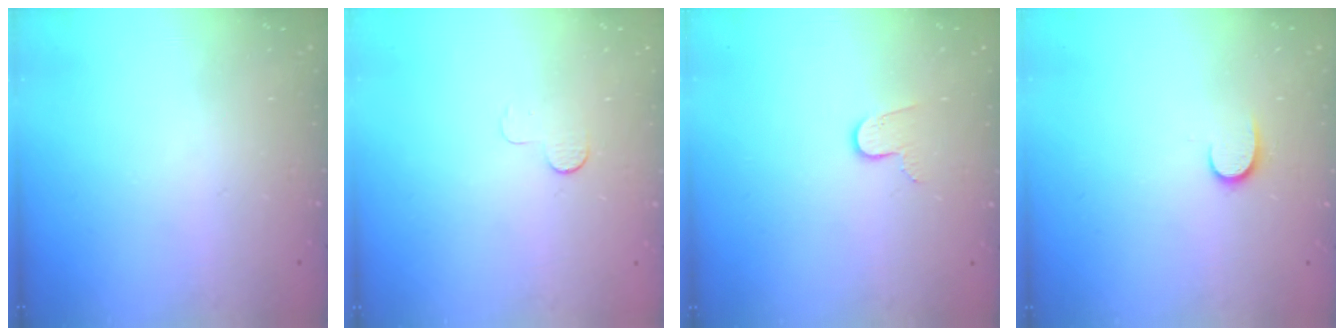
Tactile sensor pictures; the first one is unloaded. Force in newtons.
{"total": 3.2, "press": 3.1, "slide": 0.3}
{"total": 6.0, "press": 6.0, "slide": 0.5}
{"total": 6.5, "press": 6.5, "slide": 0.7}